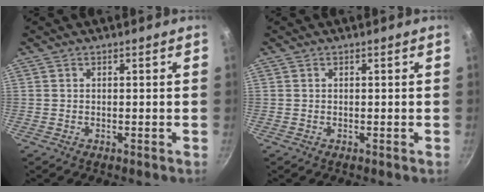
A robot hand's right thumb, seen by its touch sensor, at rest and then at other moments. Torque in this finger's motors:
{"motor_torque": [0.00, 0.00, 0.13, 0.12, 0.01]}